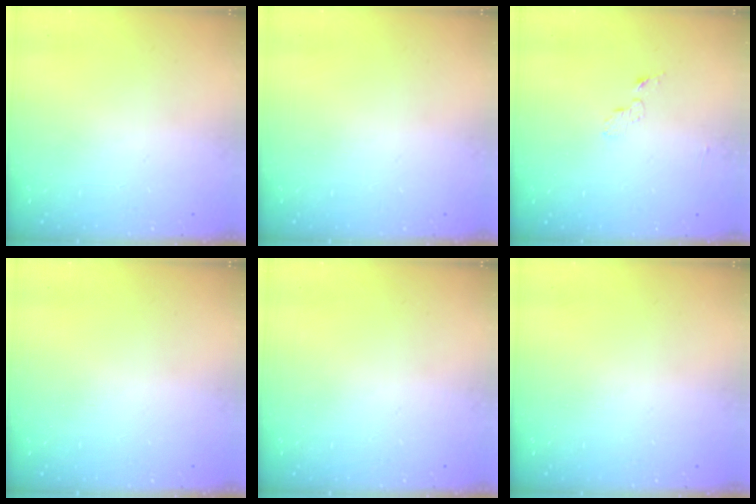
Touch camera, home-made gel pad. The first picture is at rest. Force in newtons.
{"total": 0.0}
{"total": 3.7, "press": 3.6, "slide": 0.4}
{"total": 0.0}
{"total": 0.0}
{"total": 0.0}